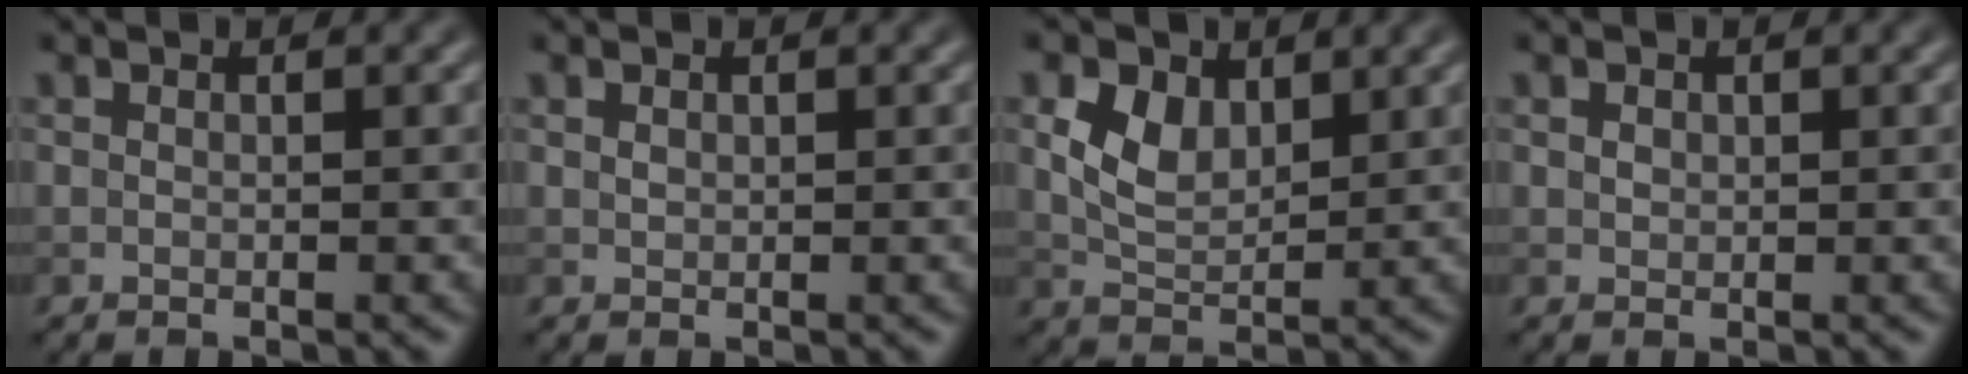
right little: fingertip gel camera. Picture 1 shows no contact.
{"total": 0.5, "force": [0.2, 0.4, 0.2], "torque": [-0.006, 0.000, 0.005]}
{"total": 3.5, "force": [1.3, 2.3, 2.4], "torque": [-0.057, -0.001, 0.026]}
{"total": 0.7, "force": [0.2, 0.6, 0.2], "torque": [-0.007, -0.002, 0.003]}